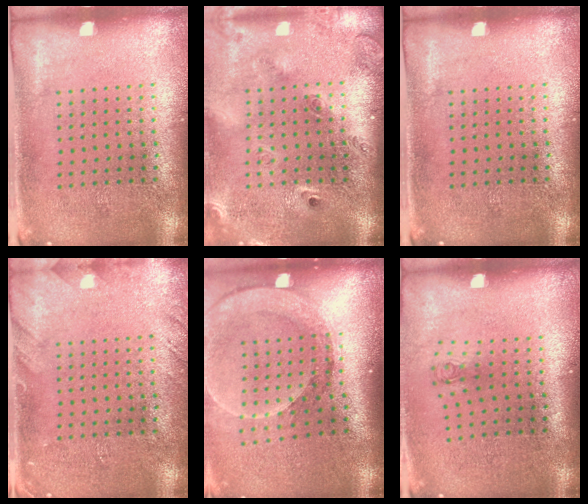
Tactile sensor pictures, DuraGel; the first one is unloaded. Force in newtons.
{"total": 2.6, "press": 1.9, "slide": 1.8}
{"total": 0.0}
{"total": 1.6, "press": 1.6, "slide": 0.2}
{"total": 2.6, "press": 2.0, "slide": 1.6}
{"total": 0.7, "press": 0.3, "slide": 0.6}